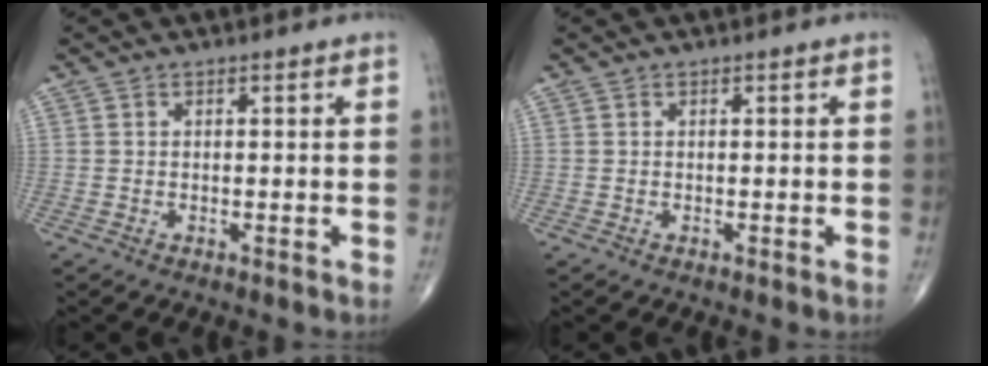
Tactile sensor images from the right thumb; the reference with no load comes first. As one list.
[{"total": 0.0}]